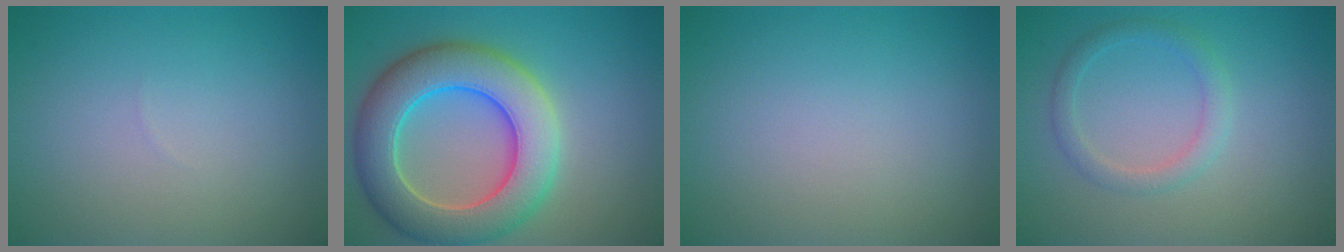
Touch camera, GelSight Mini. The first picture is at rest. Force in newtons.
{"total": 9.2, "press": 9.2, "slide": 0.6}
{"total": 0.0}
{"total": 2.0, "press": 2.0, "slide": 0.0}